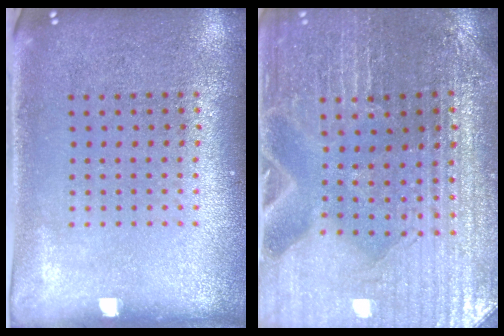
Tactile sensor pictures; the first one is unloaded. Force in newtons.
{"total": 2.5, "press": 2.4, "slide": 0.4}